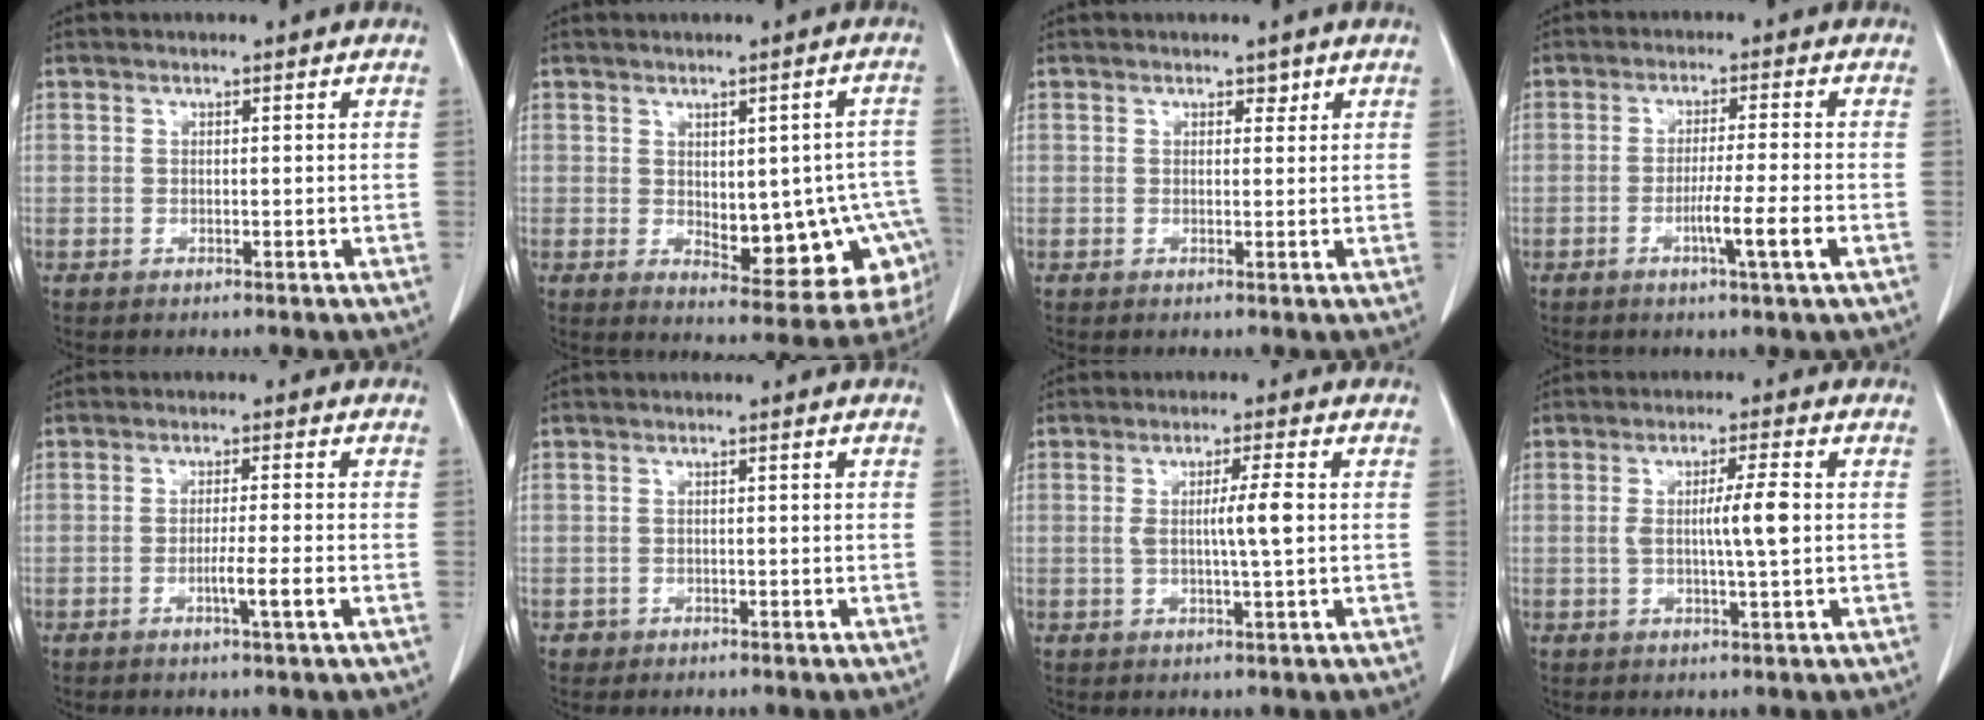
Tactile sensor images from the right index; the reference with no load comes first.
{"total": 14.2, "force": [-2.6, 6.1, 12.6], "torque": [-0.117, 0.015, -0.011]}
{"total": 1.1, "force": [0.8, 0.7, 0.4], "torque": [0.000, -0.004, 0.007]}
{"total": 5.9, "force": [-2.2, -0.9, 5.4], "torque": [-0.090, -0.011, -0.036]}
{"total": 3.7, "force": [-1.4, -0.6, 3.4], "torque": [-0.057, -0.005, -0.022]}
{"total": 1.0, "force": [-0.6, 0.8, -0.1], "torque": [-0.004, 0.004, -0.011]}
{"total": 4.6, "force": [0.2, -0.4, 4.6], "torque": [-0.081, -0.004, 0.002]}
{"total": 5.4, "force": [0.1, -0.2, 5.4], "torque": [-0.093, -0.002, 0.001]}